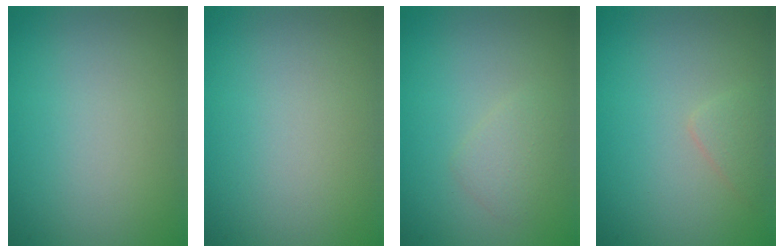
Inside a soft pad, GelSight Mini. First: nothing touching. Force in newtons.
{"total": 0.0}
{"total": 1.6, "press": 1.6, "slide": 0.0}
{"total": 1.2, "press": 1.2, "slide": 0.1}